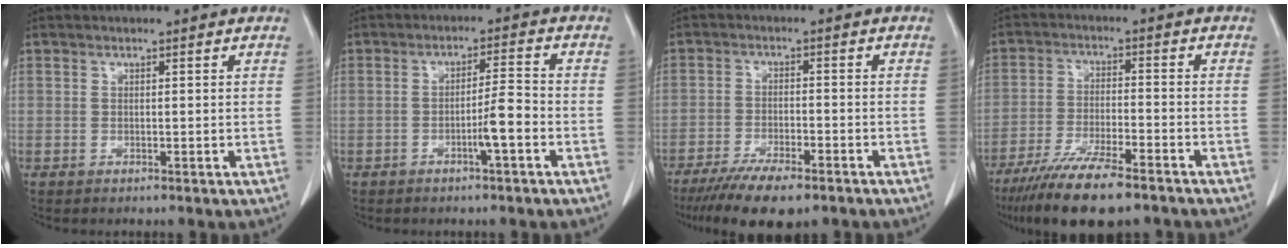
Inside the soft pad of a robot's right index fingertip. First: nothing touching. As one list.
[{"total": 4.0, "force": [-1.6, 0.0, 3.7], "torque": [-0.058, 0.002, -0.027]}, {"total": 9.8, "force": [-7.3, 2.3, 6.1], "torque": [-0.099, -0.018, -0.116]}, {"total": 13.0, "force": [-10.0, 2.1, 8.0], "torque": [-0.141, -0.030, -0.166]}]